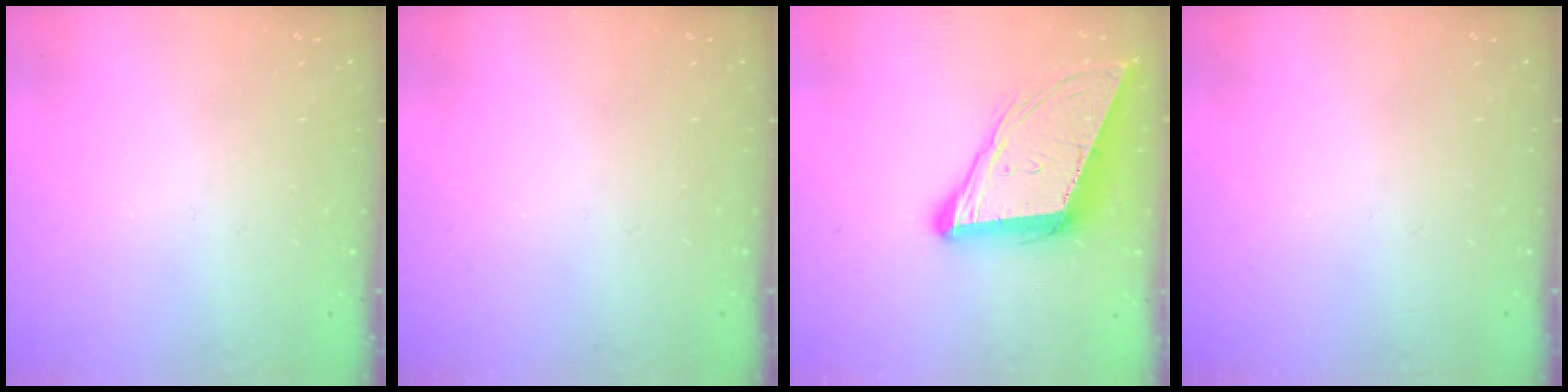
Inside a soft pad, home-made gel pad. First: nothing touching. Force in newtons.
{"total": 0.0}
{"total": 13.2, "press": 12.6, "slide": 4.0}
{"total": 0.0}